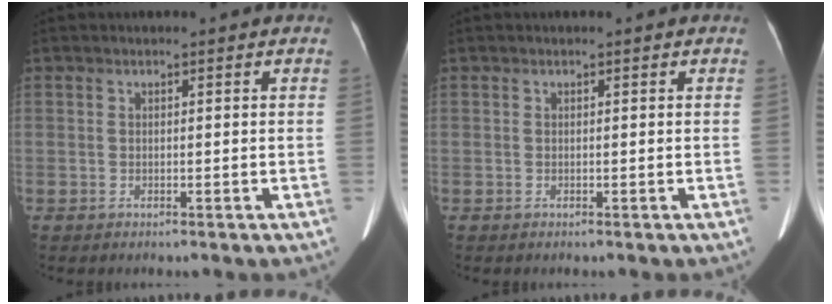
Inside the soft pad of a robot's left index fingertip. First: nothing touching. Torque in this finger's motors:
{"motor_torque": [0.00, 0.00, 0.00, 0.00]}